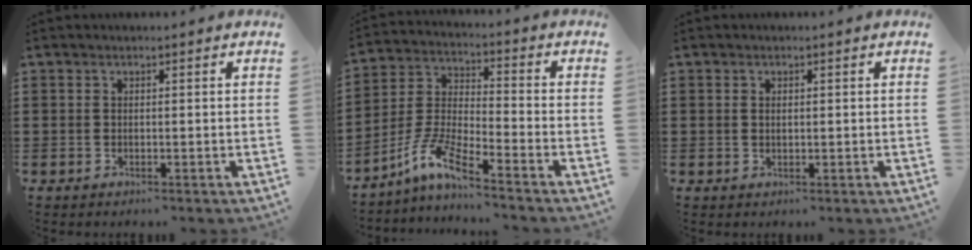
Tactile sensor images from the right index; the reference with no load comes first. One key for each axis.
{"total": 7.2, "fx": -5.8, "fy": 0.6, "fz": 4.2, "tx": -0.113, "ty": -0.014, "tz": -0.120}
{"total": 0.8, "fx": 0.2, "fy": 0.5, "fz": 0.7, "tx": -0.015, "ty": 0.003, "tz": 0.004}